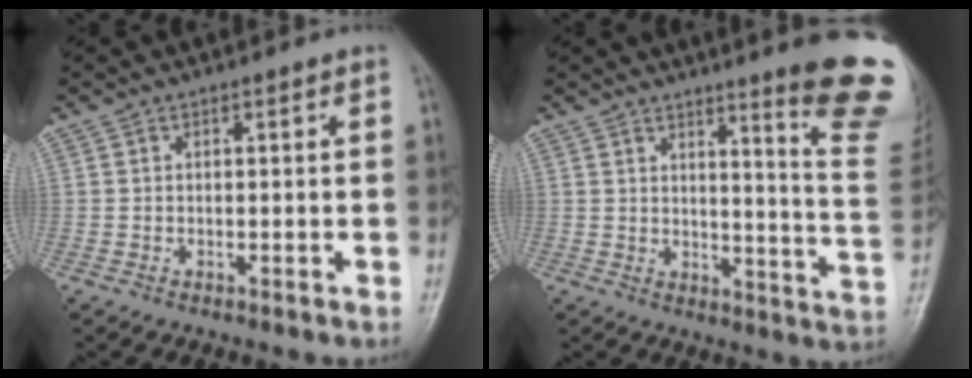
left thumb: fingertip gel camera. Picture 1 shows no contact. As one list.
[{"total": 16.6, "force": [11.7, 0.9, 11.6], "torque": [-0.117, -0.103, 0.138]}]